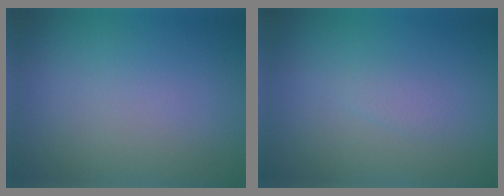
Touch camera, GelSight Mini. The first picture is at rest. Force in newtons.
{"total": 0.8, "press": 0.8, "slide": 0.1}